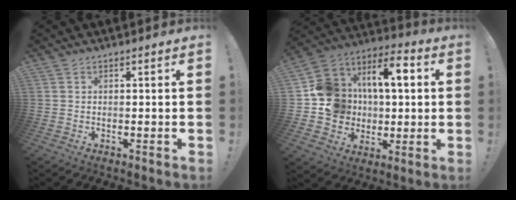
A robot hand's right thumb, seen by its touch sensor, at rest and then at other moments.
{"total": 15.4, "force": [1.8, 13.9, 6.4], "torque": [-0.093, 0.005, 0.055]}